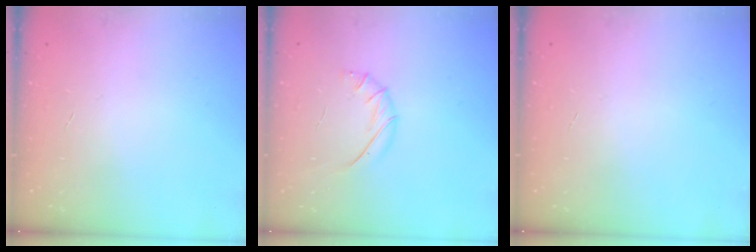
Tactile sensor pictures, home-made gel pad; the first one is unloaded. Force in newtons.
{"total": 7.1, "press": 6.9, "slide": 1.5}
{"total": 0.0}